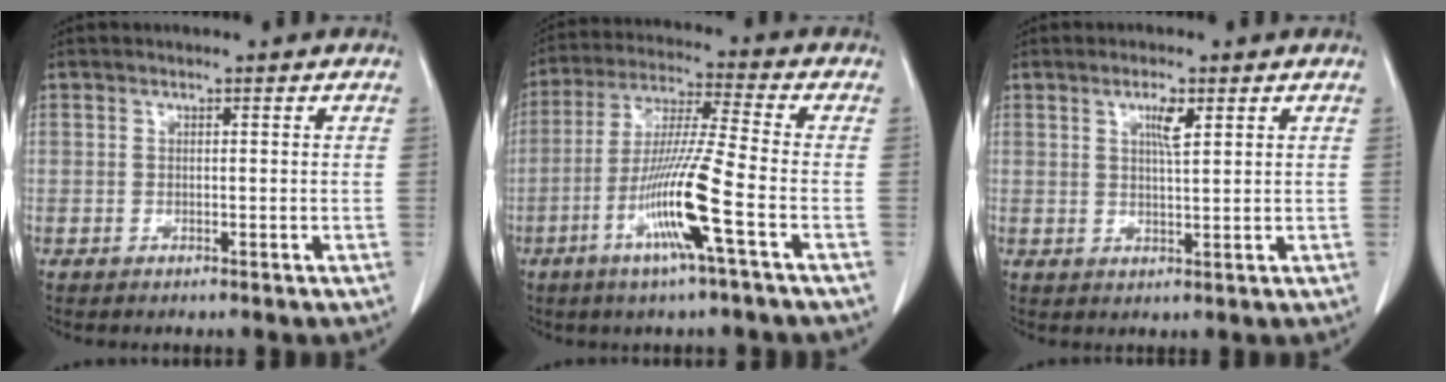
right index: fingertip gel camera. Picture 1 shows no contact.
{"total": 12.3, "force": [-4.7, -1.1, 11.3], "torque": [-0.224, -0.013, -0.094]}
{"total": 3.1, "force": [1.5, 0.4, 2.8], "torque": [-0.050, -0.002, 0.025]}